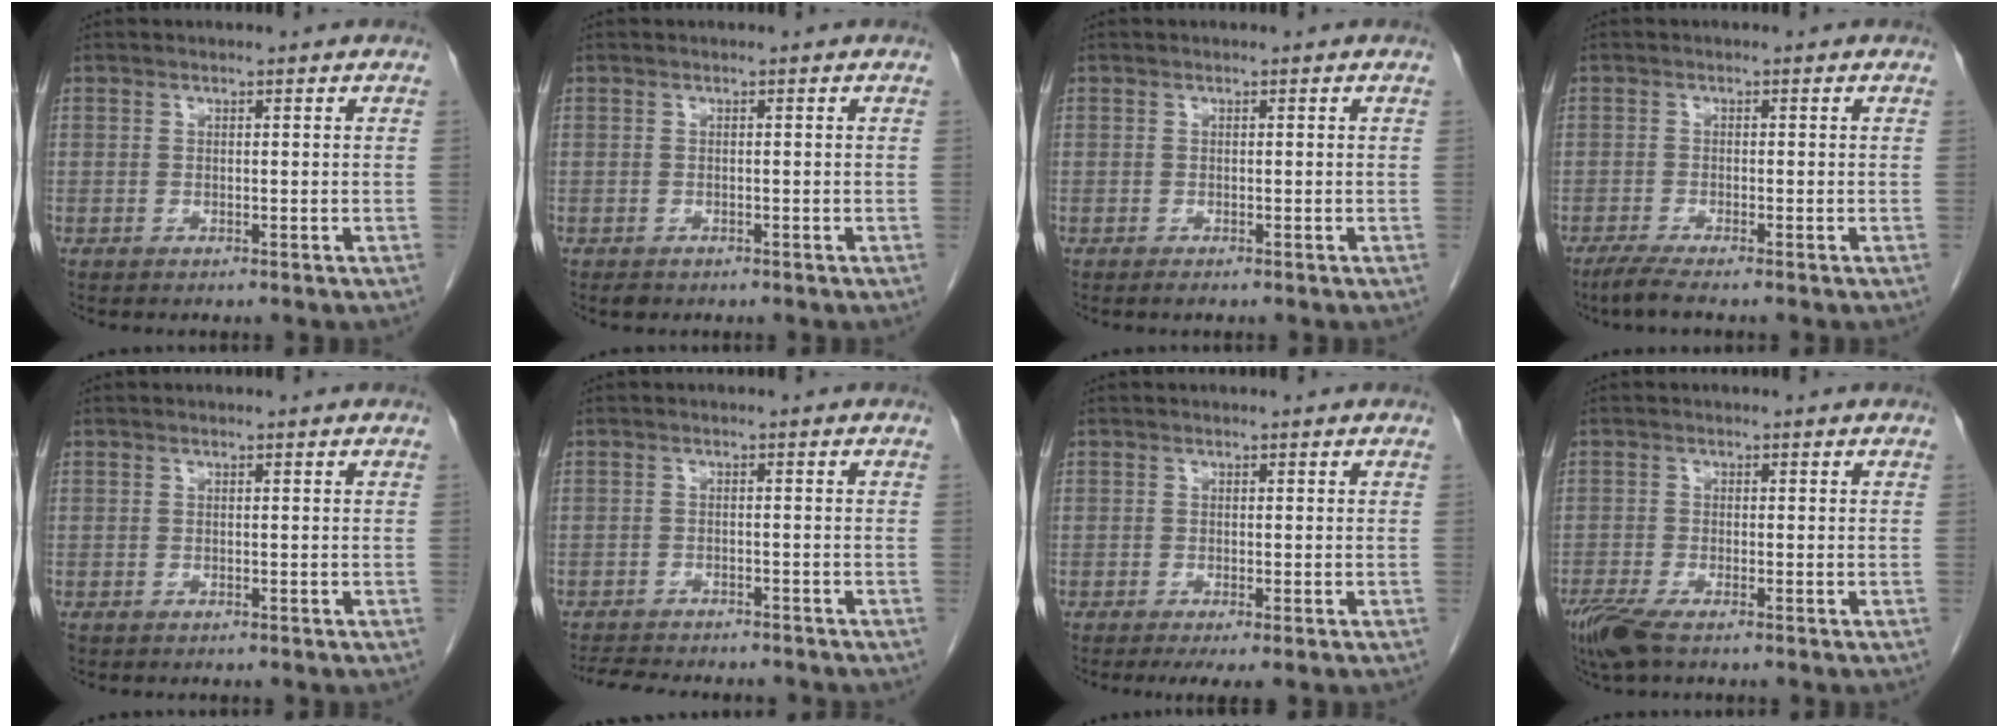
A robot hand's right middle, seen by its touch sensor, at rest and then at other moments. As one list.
[{"total": 0.9, "force": [-0.6, 0.6, 0.3], "torque": [-0.009, -0.001, -0.003]}, {"total": 0.6, "force": [-0.4, 0.1, 0.4], "torque": [-0.008, -0.001, -0.004]}, {"total": 2.8, "force": [-2.2, -0.2, 1.8], "torque": [-0.042, -0.008, -0.046]}, {"total": 0.8, "force": [-0.7, 0.5, 0.2], "torque": [-0.011, -0.001, -0.009]}, {"total": 10.1, "force": [-9.2, 2.4, 3.6], "torque": [-0.067, -0.006, -0.124]}, {"total": 2.7, "force": [-1.7, 0.3, 2.1], "torque": [-0.032, -0.010, -0.027]}, {"total": 4.6, "force": [-3.2, 0.9, 3.2], "torque": [-0.067, -0.014, -0.058]}]